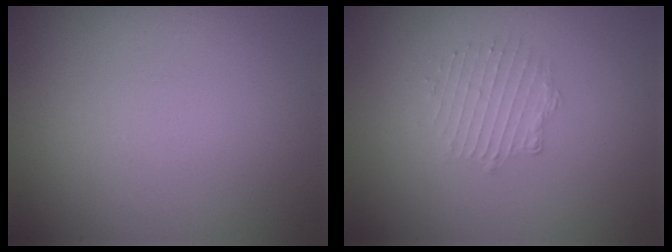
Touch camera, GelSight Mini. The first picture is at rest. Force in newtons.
{"total": 1.6, "press": 0.9, "slide": 1.3}